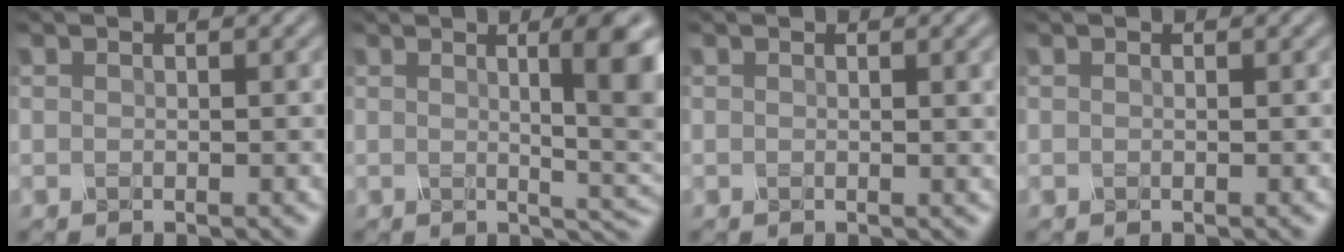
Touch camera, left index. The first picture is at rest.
{"total": 7.4, "force": [1.3, 1.9, 7.0], "torque": [-0.052, 0.015, 0.014]}
{"total": 3.3, "force": [0.9, 1.4, 2.8], "torque": [-0.013, 0.018, -0.001]}
{"total": 0.0}